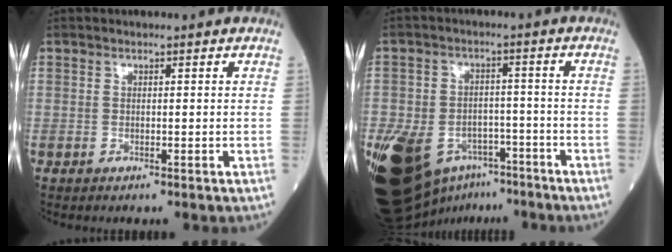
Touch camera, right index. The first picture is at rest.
{"total": 20.8, "force": [-11.2, 13.5, 11.2], "torque": [-0.286, -0.002, -0.170]}